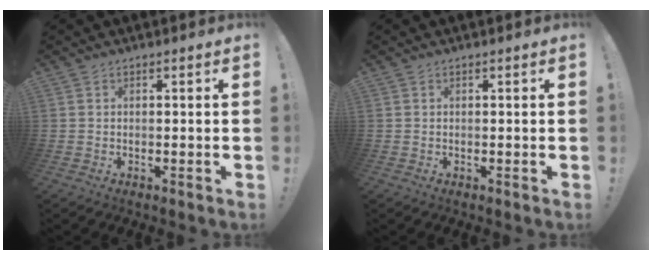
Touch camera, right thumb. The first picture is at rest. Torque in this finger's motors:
{"motor_torque": [-0.21, 0.01, -0.27, 0.09, 0.06]}